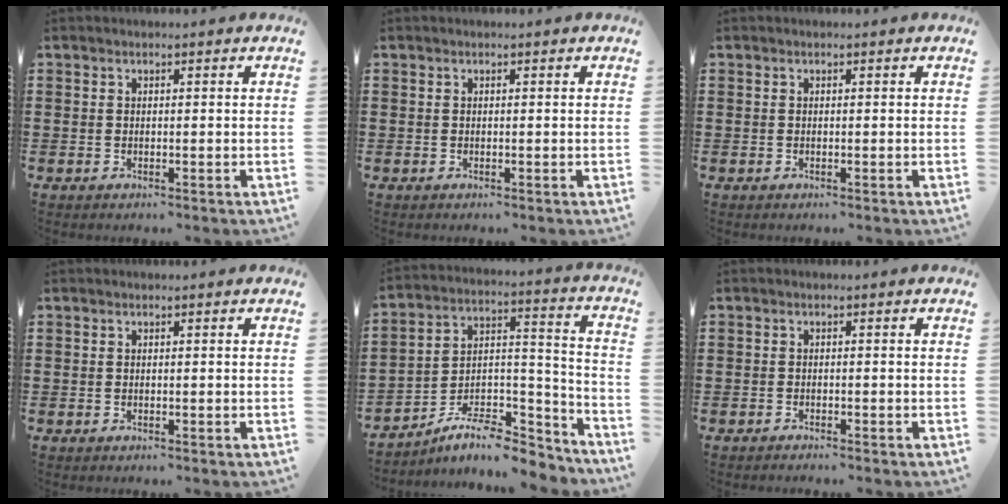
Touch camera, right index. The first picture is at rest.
{"total": 0.0}
{"total": 0.0}
{"total": 0.0}
{"total": 9.0, "force": [-7.6, 2.7, 3.9], "torque": [-0.057, 0.019, -0.144]}
{"total": 0.7, "force": [-0.7, 0.1, 0.1], "torque": [-0.004, -0.001, -0.014]}